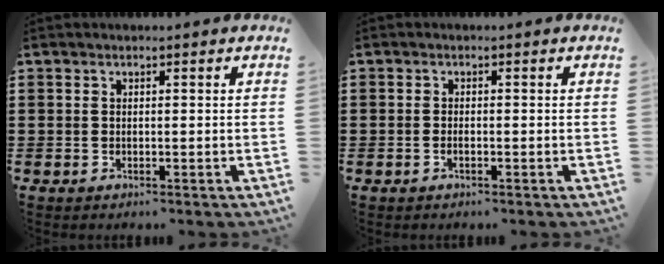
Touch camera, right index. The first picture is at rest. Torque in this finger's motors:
{"motor_torque": [-0.85, 1.28, -0.01, -0.01]}